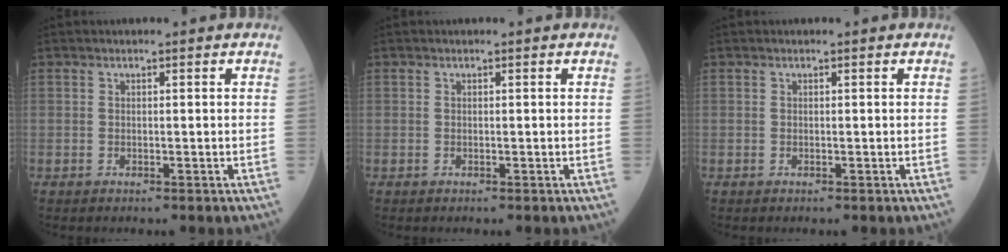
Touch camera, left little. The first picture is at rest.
{"total": 0.0}
{"total": 0.0}